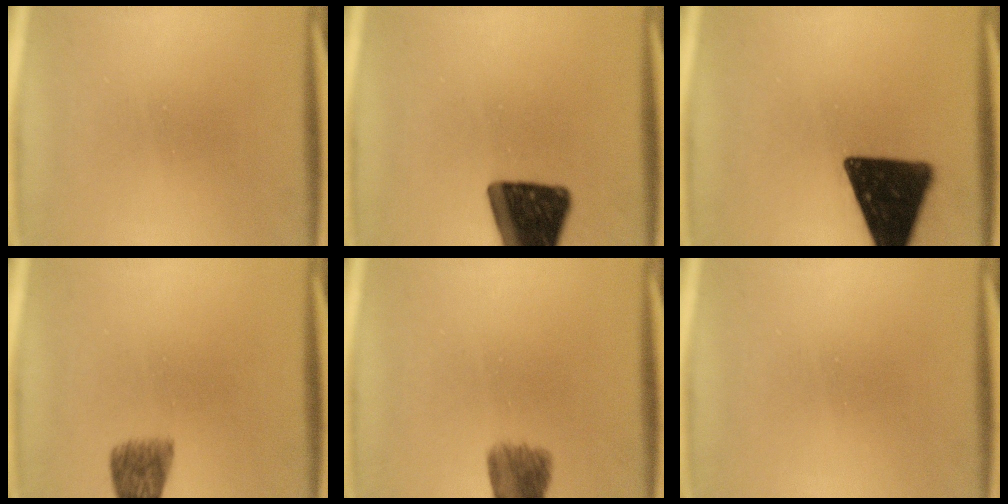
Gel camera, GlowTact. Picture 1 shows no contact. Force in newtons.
{"total": 16.2}
{"total": 17.1}
{"total": 5.4}
{"total": 6.0}
{"total": 0.0}